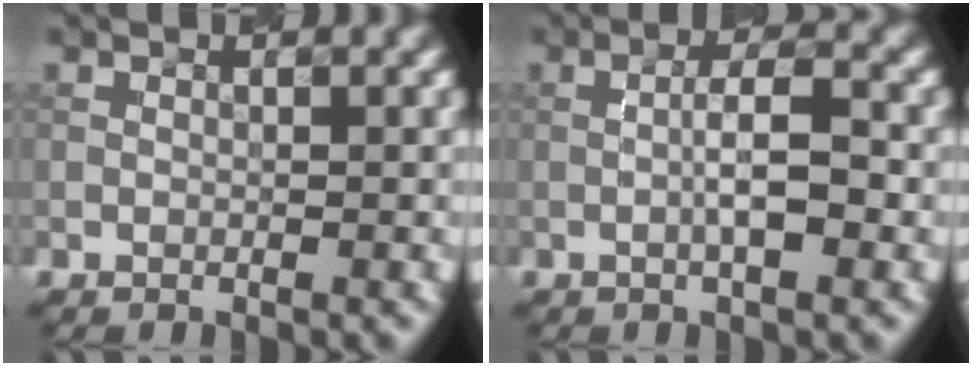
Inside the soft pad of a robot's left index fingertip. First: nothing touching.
{"total": 3.5, "force": [-0.6, 0.8, 3.4], "torque": [-0.062, 0.007, -0.014]}